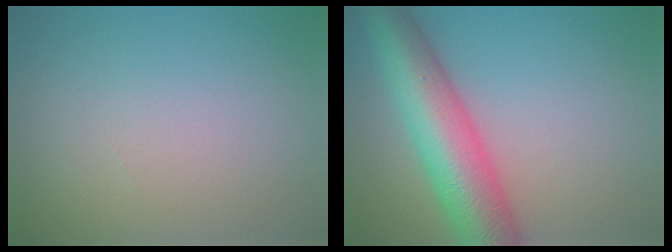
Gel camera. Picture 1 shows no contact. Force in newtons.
{"total": 10.0, "press": 10.0, "slide": 0.4}